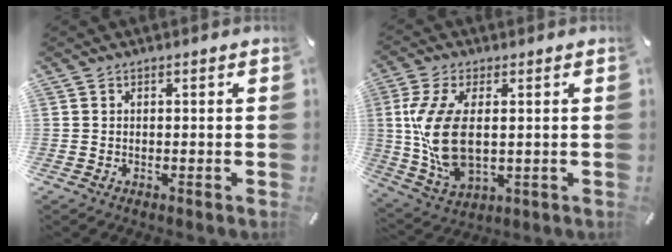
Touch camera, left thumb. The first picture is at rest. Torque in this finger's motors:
{"motor_torque": [2.53, 2.48, 1.98, -0.08, 0.43]}